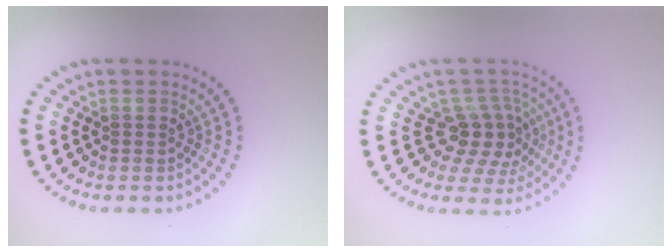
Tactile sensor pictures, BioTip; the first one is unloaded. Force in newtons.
{"total": 3.8, "press": 3.1, "slide": 2.2}